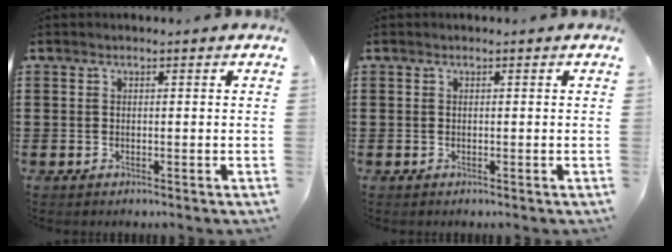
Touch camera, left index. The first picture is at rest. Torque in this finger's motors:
{"motor_torque": [0.00, 0.00, 0.02, -0.01]}